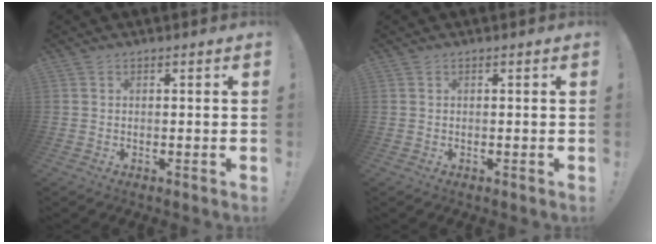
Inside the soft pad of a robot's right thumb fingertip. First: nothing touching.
{"total": 0.0}